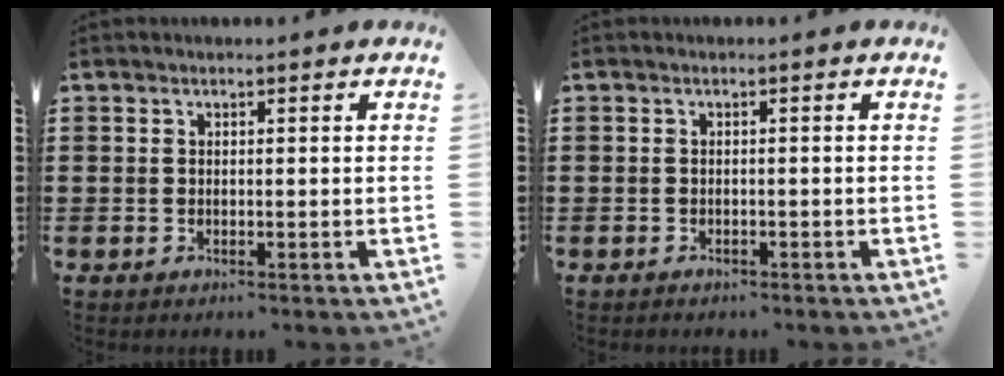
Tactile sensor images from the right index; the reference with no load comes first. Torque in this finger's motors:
{"motor_torque": [-0.02, -0.08, -0.13, 0.00]}